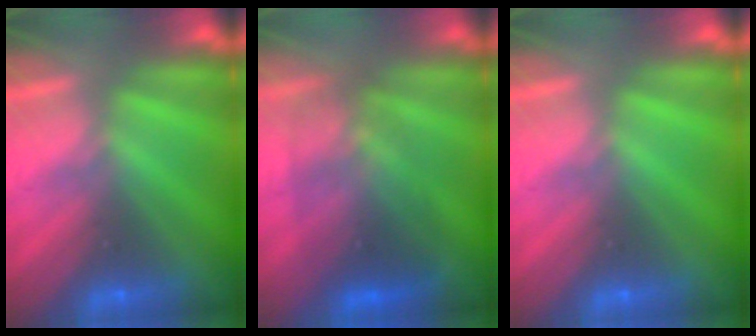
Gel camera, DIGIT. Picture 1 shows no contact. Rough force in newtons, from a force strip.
{"total": 3.2}
{"total": 0.0}